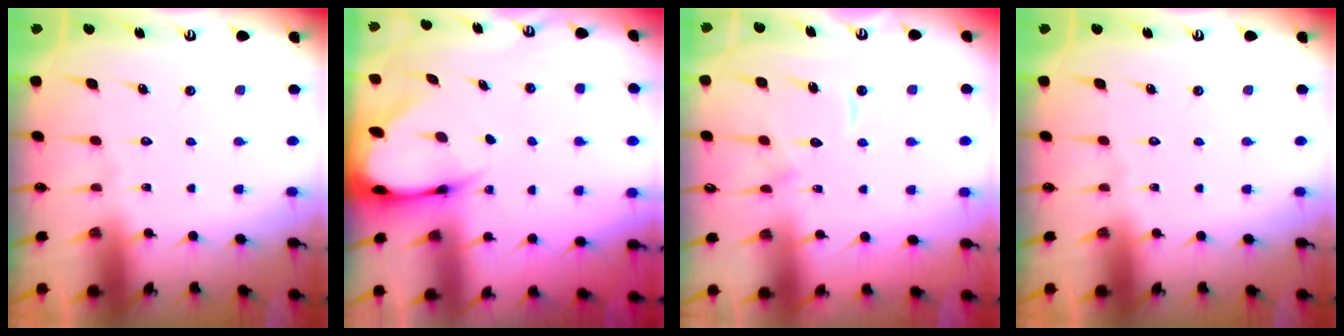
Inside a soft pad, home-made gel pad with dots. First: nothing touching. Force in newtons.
{"total": 4.9, "press": 4.8, "slide": 0.7}
{"total": 7.2, "press": 7.2, "slide": 0.7}
{"total": 0.0}